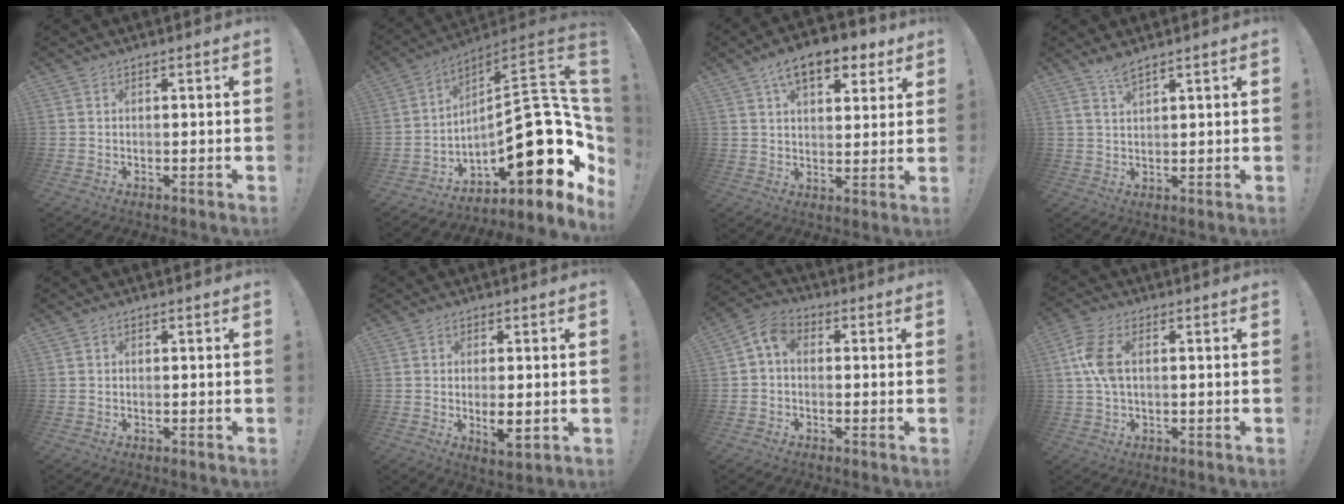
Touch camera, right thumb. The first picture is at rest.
{"total": 24.4, "force": [-4.3, 10.1, 21.8], "torque": [-0.304, 0.007, -0.063]}
{"total": 12.2, "force": [7.1, 6.3, 7.7], "torque": [-0.107, -0.032, 0.124]}
{"total": 3.8, "force": [3.2, 0.5, 2.0], "torque": [-0.030, -0.017, 0.054]}
{"total": 0.0}
{"total": 5.5, "force": [-0.3, 1.7, 5.2], "torque": [-0.082, -0.015, -0.004]}
{"total": 5.8, "force": [0.3, 4.0, 4.2], "torque": [-0.086, 0.005, 0.006]}
{"total": 8.3, "force": [1.2, 4.5, 6.8], "torque": [-0.145, 0.002, 0.021]}